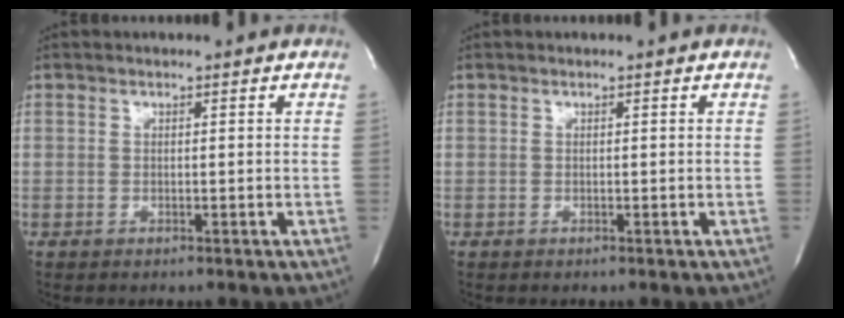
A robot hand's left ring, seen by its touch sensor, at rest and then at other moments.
{"total": 0.0}